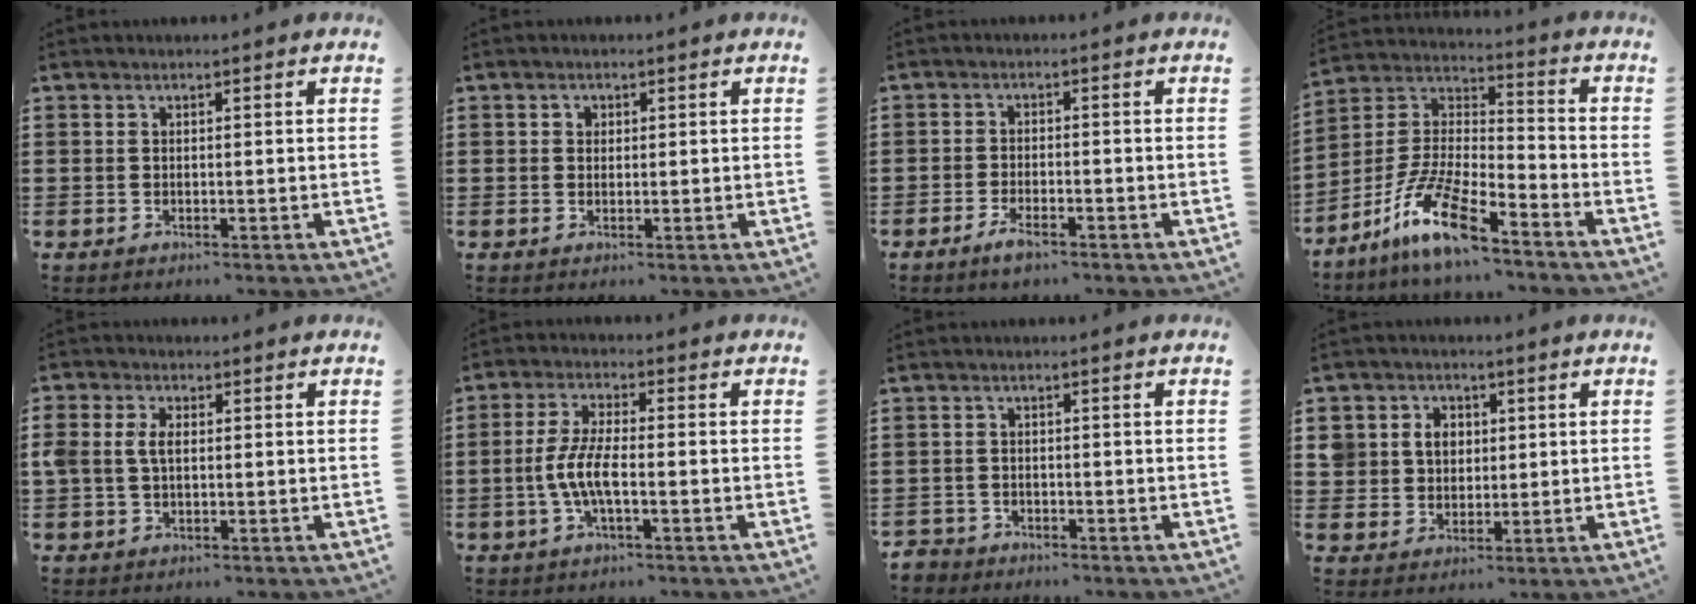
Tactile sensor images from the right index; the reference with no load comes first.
{"total": 0.9, "force": [0.3, 0.9, 0.3], "torque": [-0.008, 0.005, 0.005]}
{"total": 2.6, "force": [-2.0, 0.7, 1.5], "torque": [-0.034, 0.001, -0.039]}
{"total": 11.9, "force": [-8.3, 2.5, 8.1], "torque": [-0.184, 0.005, -0.166]}
{"total": 3.4, "force": [0.3, 2.1, 2.7], "torque": [-0.071, 0.005, 0.000]}
{"total": 5.8, "force": [-1.7, 1.6, 5.4], "torque": [-0.126, -0.009, -0.041]}
{"total": 2.2, "force": [-2.0, 0.7, -0.3], "torque": [-0.003, 0.000, -0.047]}
{"total": 5.5, "force": [1.4, 5.0, 1.9], "torque": [-0.059, 0.019, 0.024]}